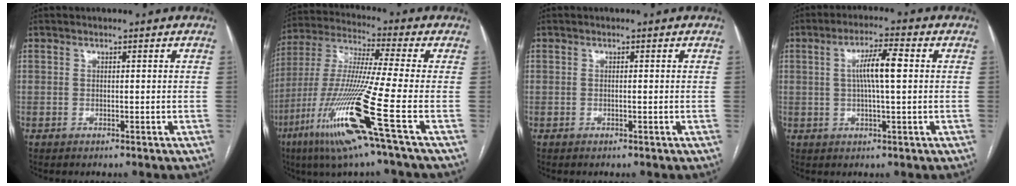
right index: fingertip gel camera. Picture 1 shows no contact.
{"total": 17.7, "force": [-7.7, -1.6, 15.9], "torque": [-0.343, -0.038, -0.153]}
{"total": 0.0}
{"total": 6.3, "force": [0.9, 0.5, 6.2], "torque": [-0.115, 0.008, 0.014]}